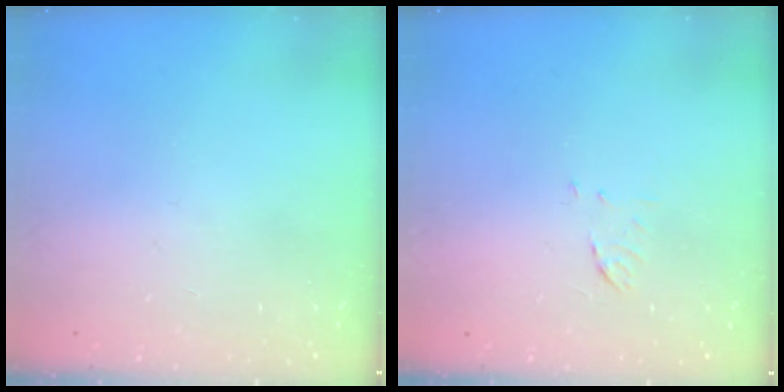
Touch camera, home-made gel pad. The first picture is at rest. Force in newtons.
{"total": 5.4, "press": 5.3, "slide": 1.0}